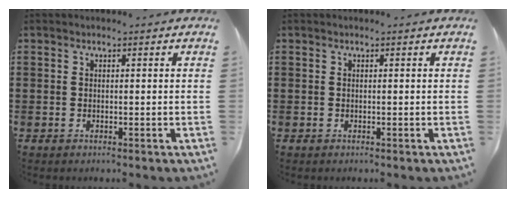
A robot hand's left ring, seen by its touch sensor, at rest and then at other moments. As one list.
[{"total": 0.0}]